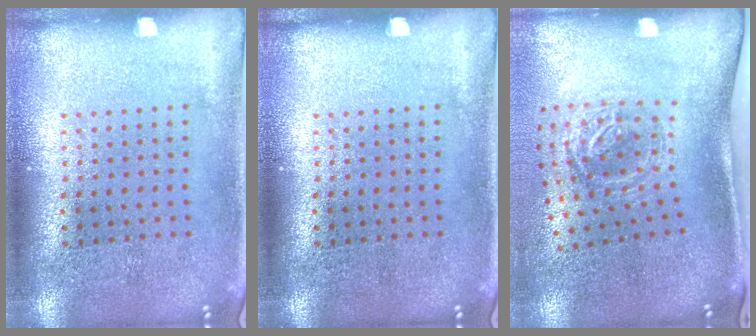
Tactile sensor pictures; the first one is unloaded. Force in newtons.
{"total": 0.0}
{"total": 1.8, "press": 1.2, "slide": 1.3}